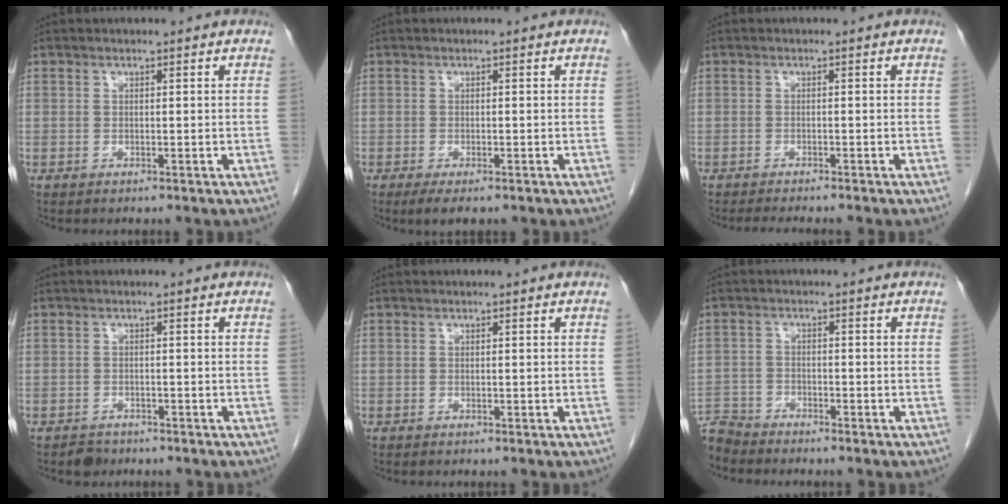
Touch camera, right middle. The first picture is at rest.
{"total": 3.3, "force": [-2.3, 1.0, 2.2], "torque": [-0.033, -0.006, -0.032]}
{"total": 3.7, "force": [-3.3, -0.2, 1.7], "torque": [-0.020, -0.007, -0.048]}
{"total": 1.9, "force": [-1.5, 1.1, 0.4], "torque": [-0.011, 0.002, -0.023]}
{"total": 0.0}
{"total": 4.7, "force": [-4.7, 0.5, -0.4], "torque": [0.014, -0.007, -0.090]}